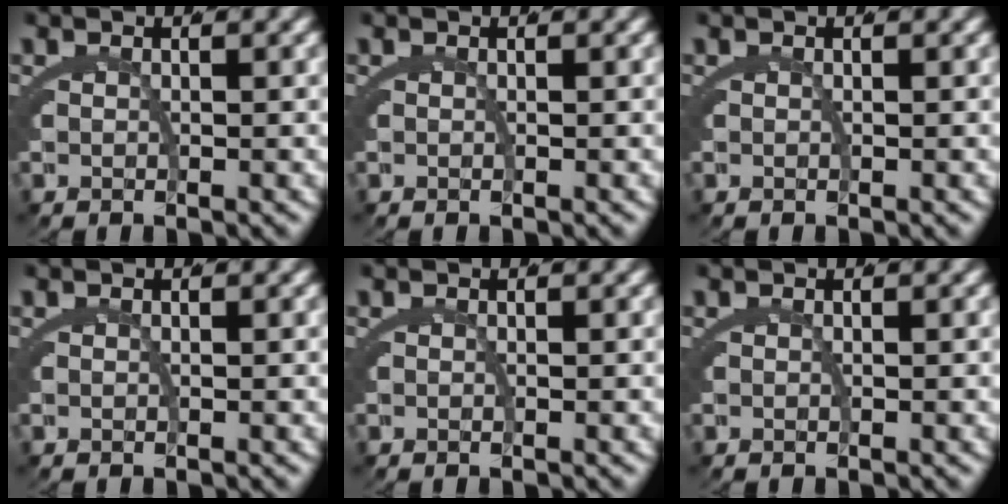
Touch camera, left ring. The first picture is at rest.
{"total": 0.0}
{"total": 0.0}
{"total": 0.0}
{"total": 0.0}
{"total": 0.0}